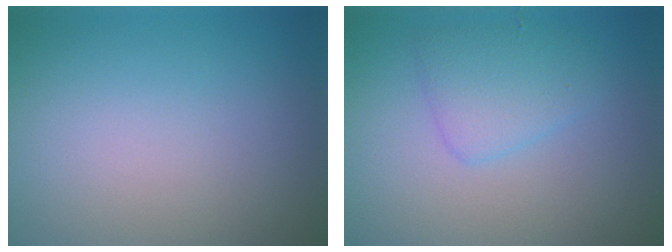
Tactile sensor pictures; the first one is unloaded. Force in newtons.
{"total": 2.5, "press": 2.5, "slide": 0.1}